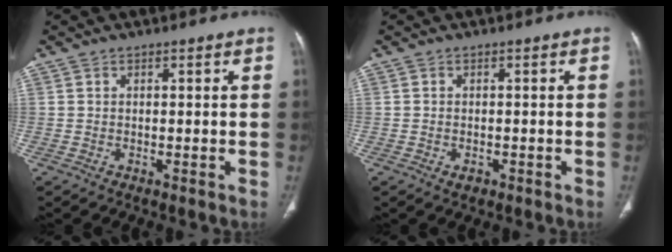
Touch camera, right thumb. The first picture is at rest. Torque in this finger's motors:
{"motor_torque": [-0.70, 0.25, -0.25, -0.01, -0.05]}